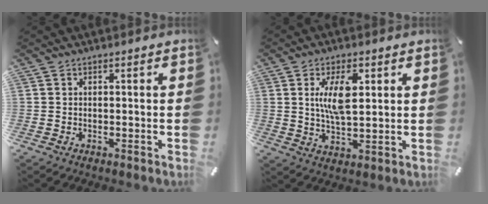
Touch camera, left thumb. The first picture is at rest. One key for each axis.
{"total": 9.7, "fx": 2.9, "fy": 4.4, "fz": 8.1, "tx": -0.164, "ty": -0.009, "tz": 0.039}